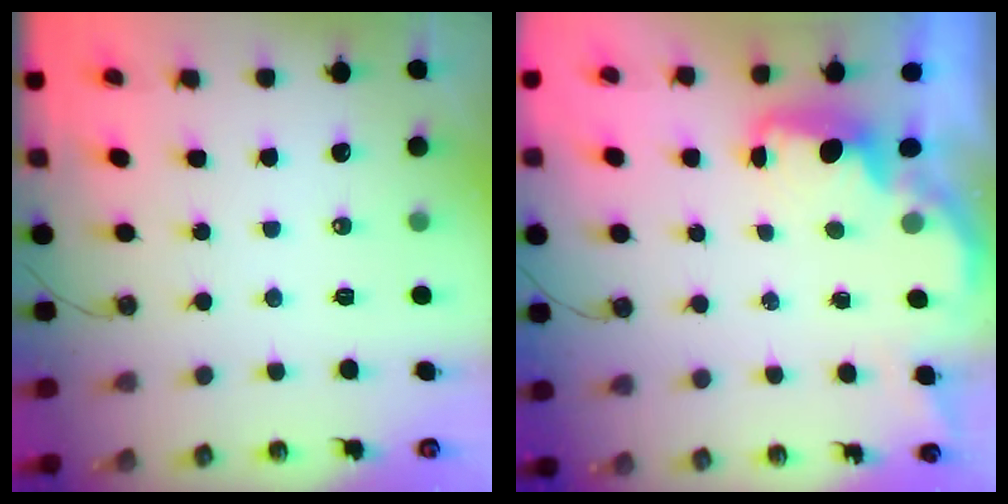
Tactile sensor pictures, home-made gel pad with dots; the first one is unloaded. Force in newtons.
{"total": 1.5, "press": 1.3, "slide": 0.7}